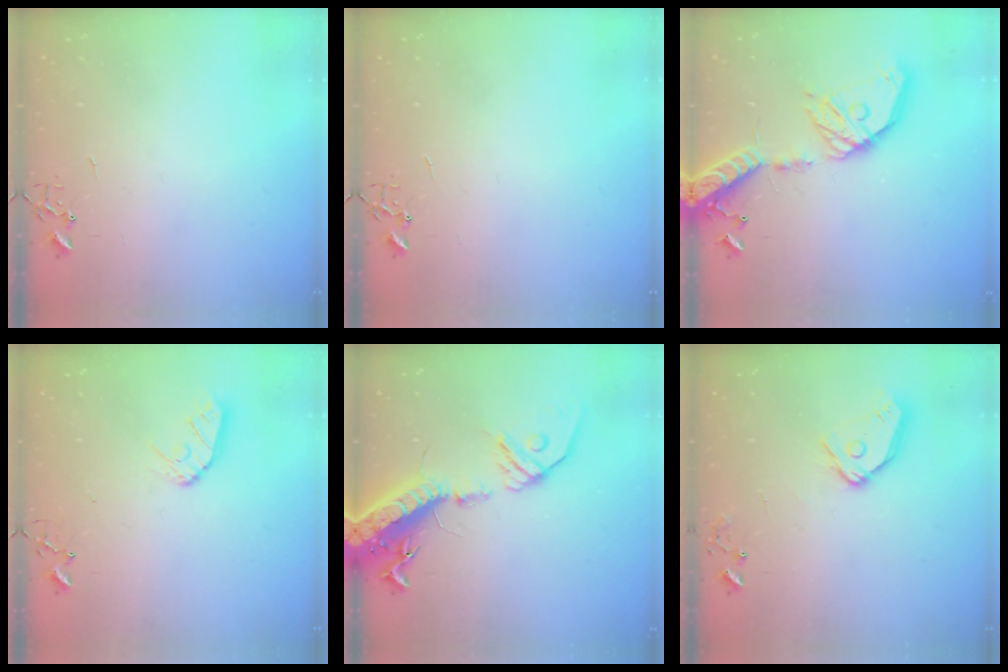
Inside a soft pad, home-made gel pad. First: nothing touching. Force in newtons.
{"total": 0.0}
{"total": 20.9, "press": 20.5, "slide": 3.9}
{"total": 9.0, "press": 8.9, "slide": 0.8}
{"total": 20.4, "press": 19.9, "slide": 4.3}
{"total": 12.2, "press": 12.1, "slide": 1.5}